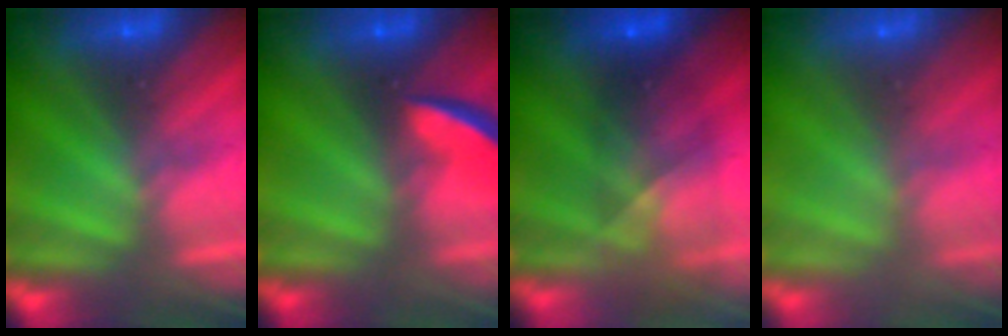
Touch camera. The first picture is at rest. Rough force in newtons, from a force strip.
{"total": 6.6}
{"total": 5.8}
{"total": 7.1}